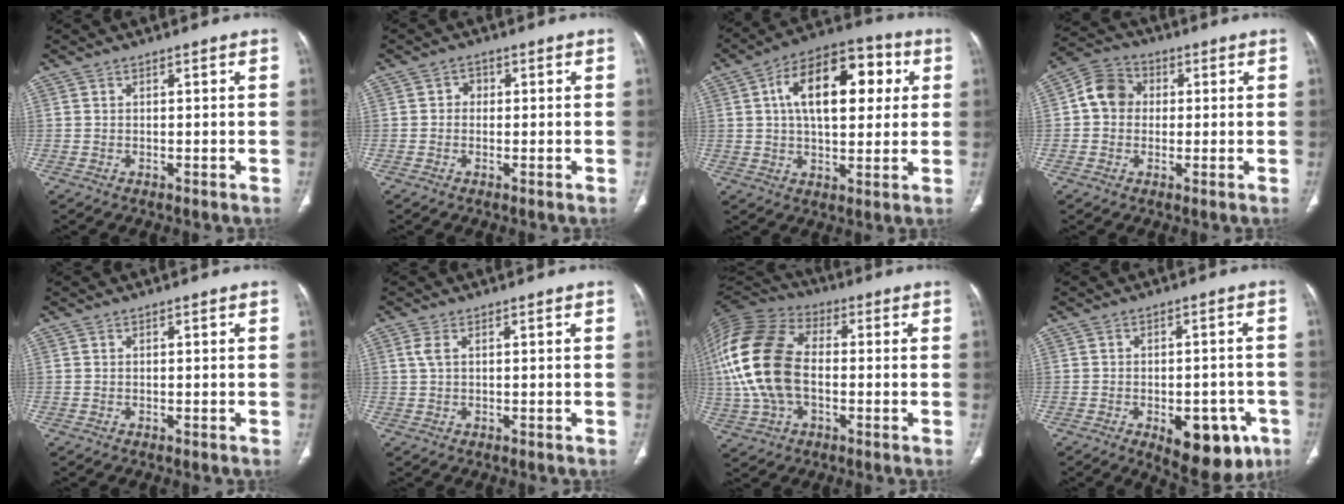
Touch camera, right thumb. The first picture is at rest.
{"total": 1.7, "force": [0.0, 1.5, 0.8], "torque": [0.002, 0.005, -0.008]}
{"total": 18.3, "force": [4.3, 9.9, 14.8], "torque": [-0.200, 0.019, 0.059]}
{"total": 7.5, "force": [0.6, 6.5, 3.7], "torque": [-0.053, 0.019, -0.002]}
{"total": 0.0}
{"total": 1.9, "force": [0.6, 0.8, 1.6], "torque": [-0.046, 0.011, 0.018]}
{"total": 20.1, "force": [-0.4, 12.6, 15.6], "torque": [-0.343, 0.021, -0.010]}
{"total": 10.5, "force": [-4.6, 5.6, 7.6], "torque": [-0.065, 0.012, -0.049]}